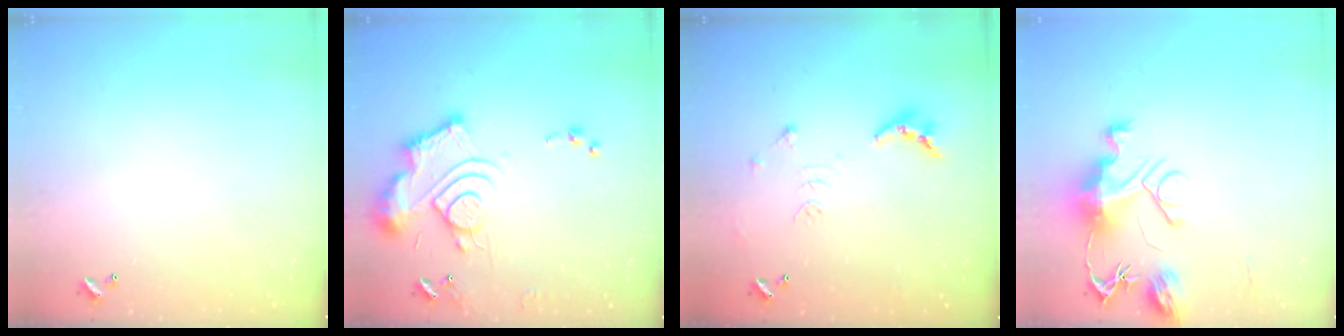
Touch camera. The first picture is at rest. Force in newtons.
{"total": 14.1, "press": 14.1, "slide": 1.3}
{"total": 10.3, "press": 10.2, "slide": 1.0}
{"total": 11.5, "press": 11.5, "slide": 1.2}